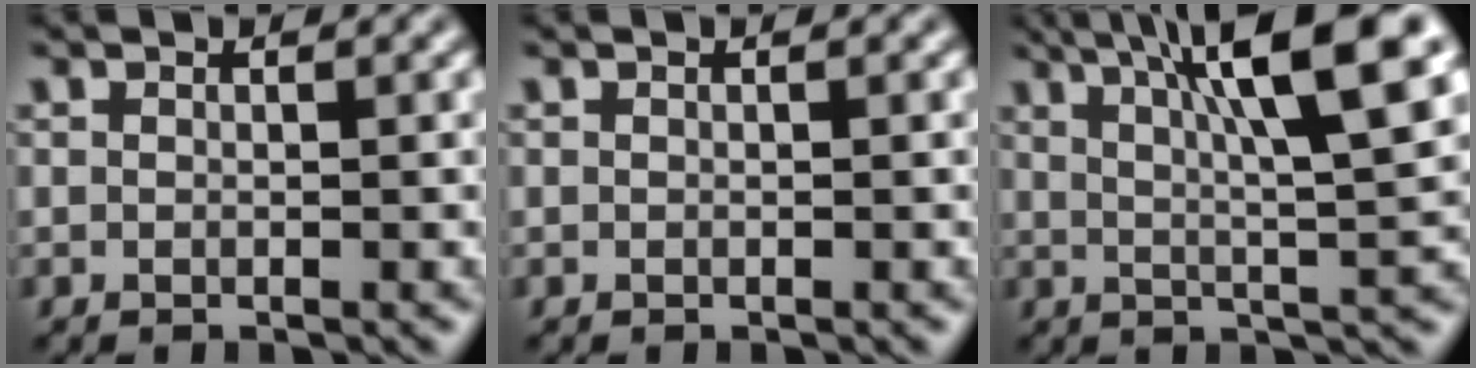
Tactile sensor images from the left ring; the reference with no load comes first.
{"total": 0.0}
{"total": 11.0, "force": [5.0, 2.0, 9.6], "torque": [-0.124, 0.021, 0.077]}